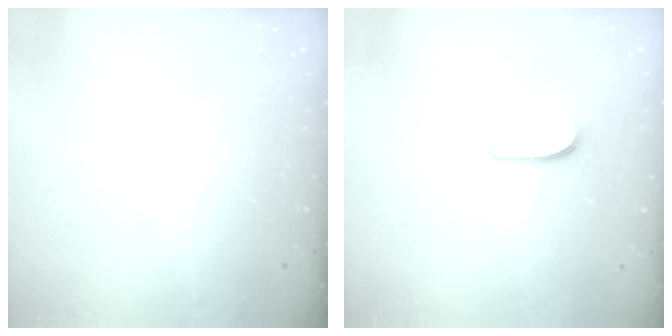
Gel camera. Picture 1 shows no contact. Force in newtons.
{"total": 5.1, "press": 5.1, "slide": 0.5}